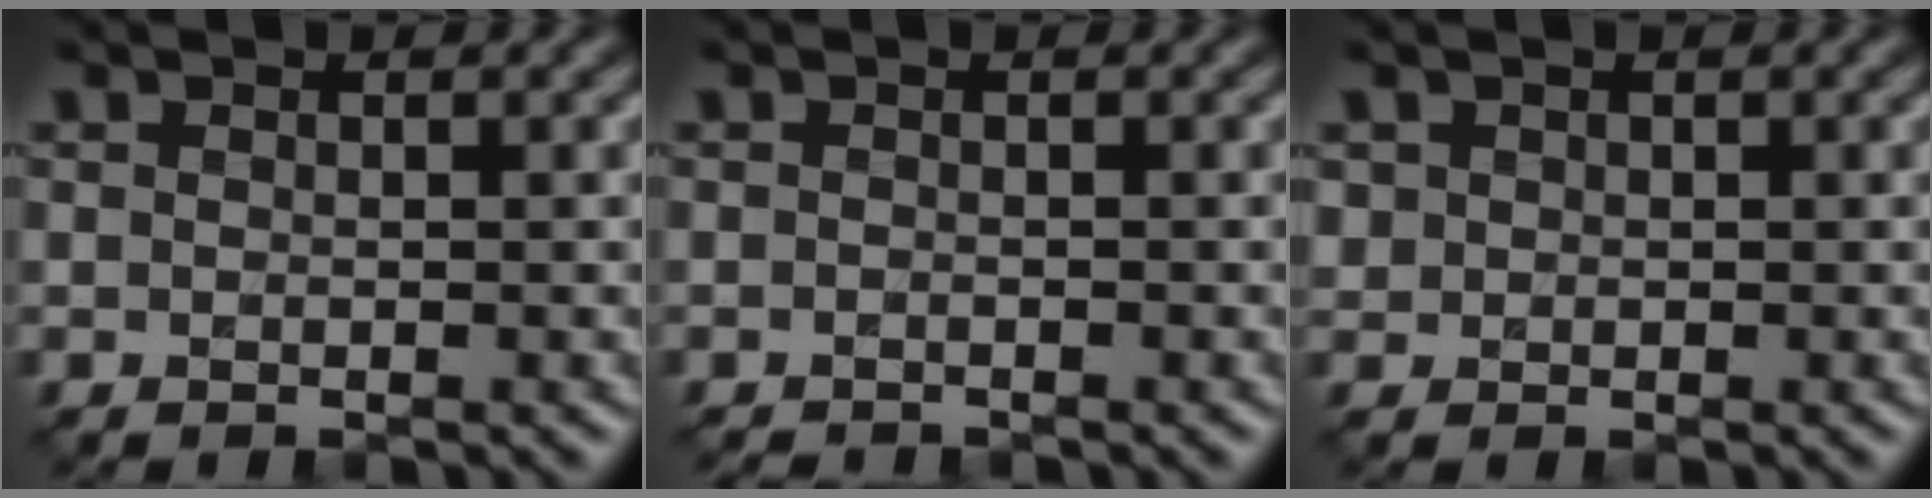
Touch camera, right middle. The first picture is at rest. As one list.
[{"total": 1.2, "force": [-1.2, 0.1, 0.2], "torque": [-0.001, -0.008, -0.021]}, {"total": 0.9, "force": [0.2, 0.8, 0.1], "torque": [0.005, -0.003, 0.006]}]